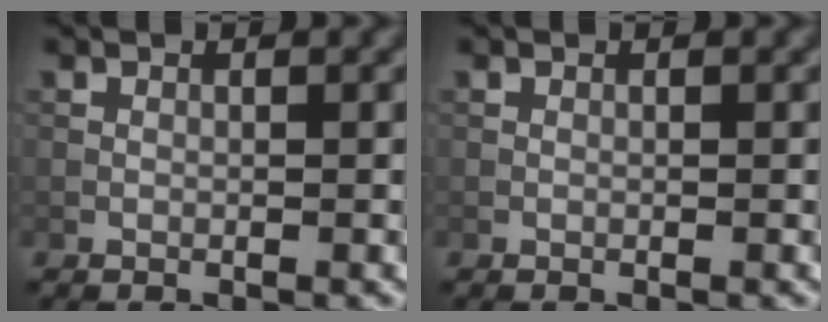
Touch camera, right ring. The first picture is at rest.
{"total": 0.0}